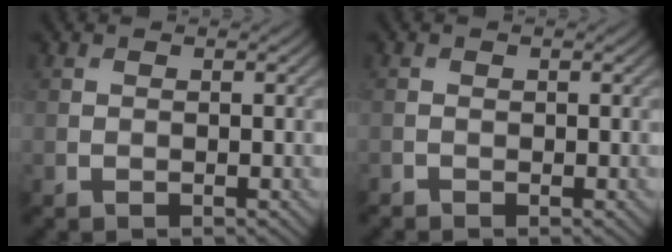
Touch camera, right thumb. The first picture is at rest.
{"total": 0.6, "force": [-0.5, 0.2, 0.0], "torque": [-0.002, -0.003, -0.011]}